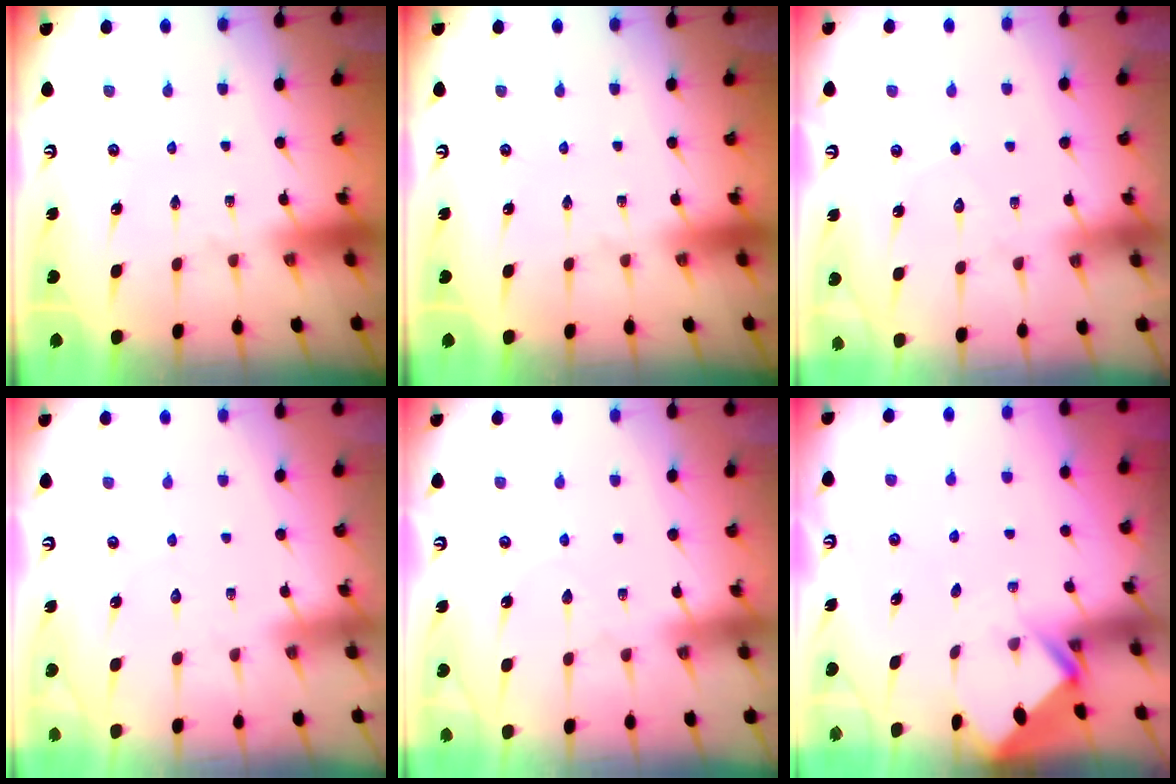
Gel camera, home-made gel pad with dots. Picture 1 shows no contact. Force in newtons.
{"total": 0.0}
{"total": 5.1, "press": 5.1, "slide": 0.5}
{"total": 3.6, "press": 3.6, "slide": 0.5}
{"total": 6.0, "press": 6.0, "slide": 0.6}
{"total": 2.9, "press": 2.9, "slide": 0.2}